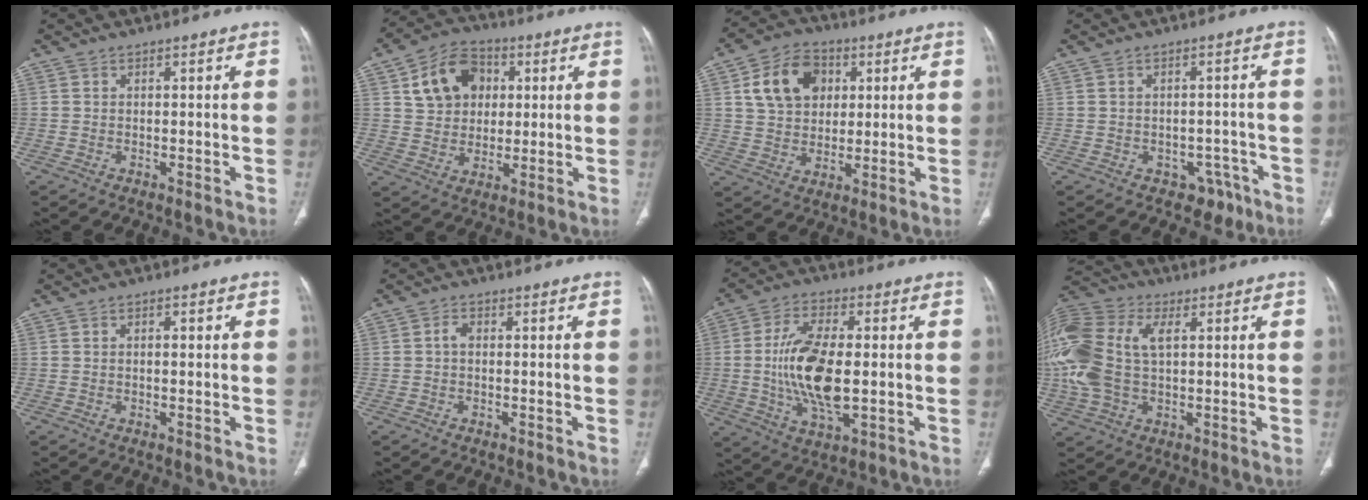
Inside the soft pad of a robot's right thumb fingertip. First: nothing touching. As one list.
[{"total": 11.7, "force": [3.8, 8.3, 7.3], "torque": [-0.106, 0.002, 0.068]}, {"total": 12.3, "force": [3.9, 9.3, 7.1], "torque": [-0.097, 0.001, 0.068]}, {"total": 4.5, "force": [-2.6, 3.4, 1.3], "torque": [0.005, 0.023, -0.028]}, {"total": 1.3, "force": [0.2, 0.5, 1.2], "torque": [-0.023, 0.004, 0.002]}, {"total": 1.4, "force": [-0.1, 1.0, 1.1], "torque": [-0.016, 0.004, -0.006]}, {"total": 14.8, "force": [-0.5, 6.5, 13.3], "torque": [-0.261, -0.004, -0.007]}, {"total": 18.4, "force": [2.9, 10.8, 14.6], "torque": [-0.359, 0.017, 0.050]}]